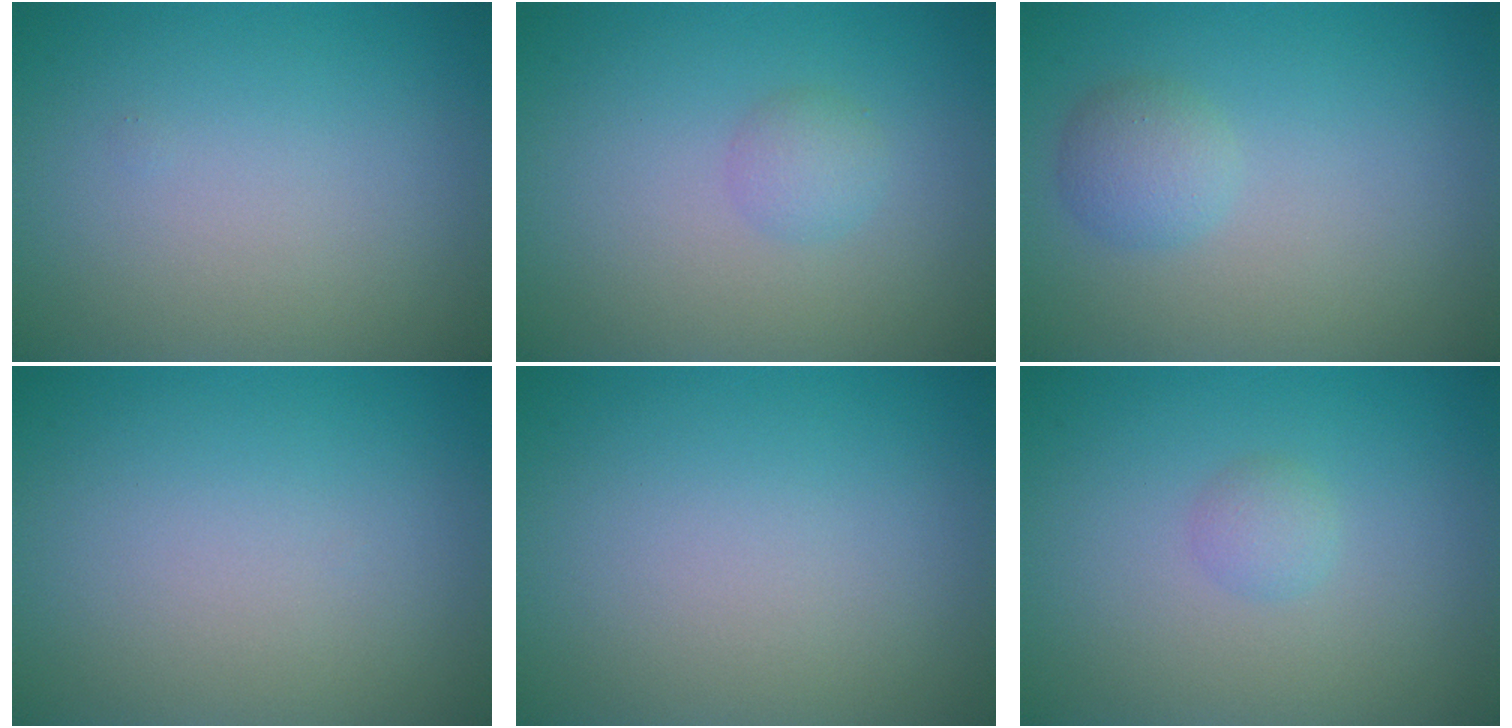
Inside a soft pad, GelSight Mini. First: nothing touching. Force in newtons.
{"total": 1.5, "press": 1.5, "slide": 0.1}
{"total": 2.0, "press": 2.0, "slide": 0.1}
{"total": 0.0}
{"total": 0.0}
{"total": 1.1, "press": 1.1, "slide": 0.1}